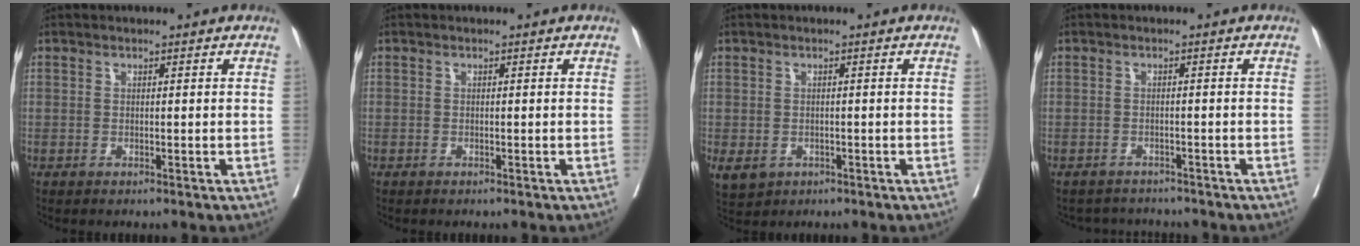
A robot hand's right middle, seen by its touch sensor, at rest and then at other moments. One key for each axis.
{"total": 0.0}
{"total": 5.5, "fx": -2.3, "fy": 4.5, "fz": 2.1, "tx": -0.049, "ty": -0.006, "tz": -0.027}
{"total": 4.7, "fx": -4.5, "fy": 1.2, "fz": -0.1, "tx": 0.004, "ty": 0.005, "tz": -0.058}